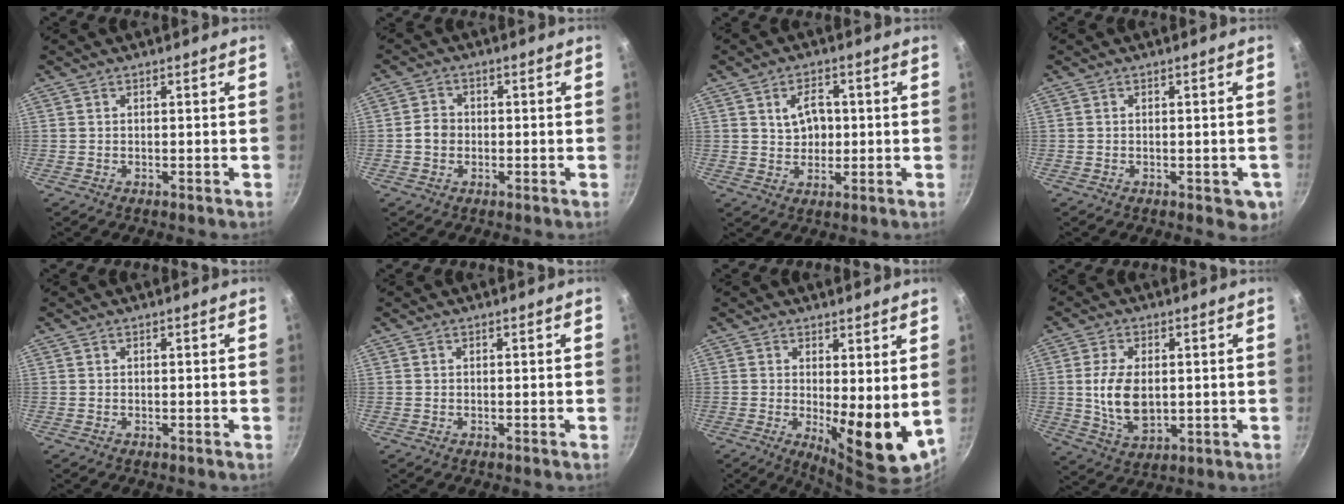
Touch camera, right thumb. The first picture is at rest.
{"total": 3.5, "force": [-0.6, 3.0, 1.6], "torque": [-0.012, 0.012, -0.014]}
{"total": 5.9, "force": [1.1, 4.4, 3.9], "torque": [-0.042, 0.000, 0.020]}
{"total": 4.2, "force": [-1.3, 2.2, 3.3], "torque": [-0.024, 0.001, -0.013]}
{"total": 0.0}
{"total": 0.0}
{"total": 10.7, "force": [0.9, 3.9, 10.0], "torque": [-0.121, -0.031, 0.022]}
{"total": 9.9, "force": [0.6, 5.8, 8.0], "torque": [-0.148, -0.010, 0.019]}